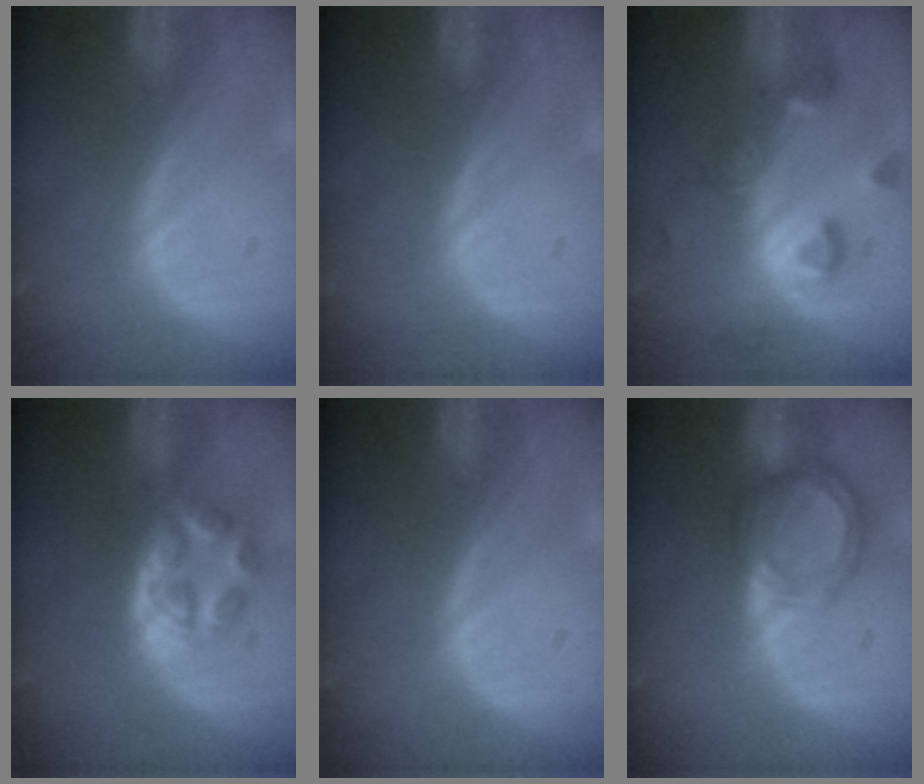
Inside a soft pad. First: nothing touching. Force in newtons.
{"total": 0.0}
{"total": 7.2, "press": 7.2, "slide": 1.0}
{"total": 6.0, "press": 5.2, "slide": 2.9}
{"total": 0.0}
{"total": 6.3, "press": 5.9, "slide": 2.3}